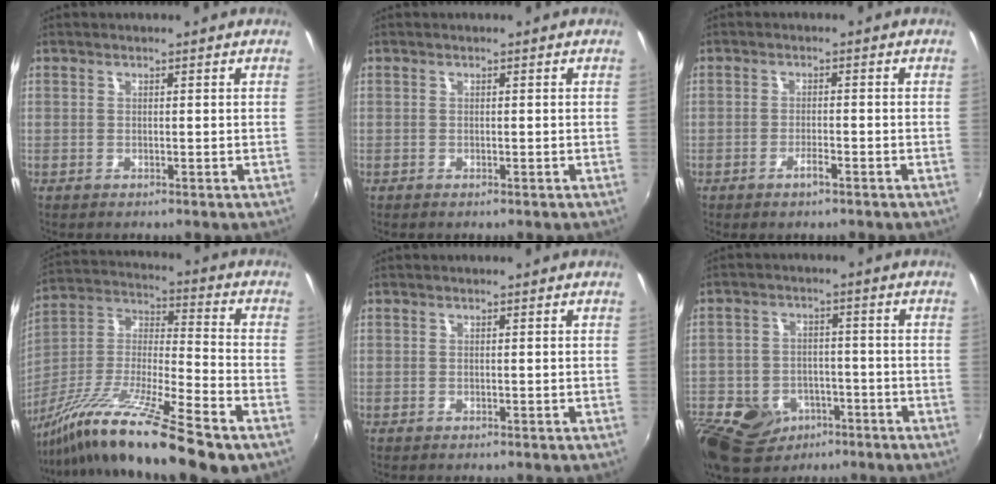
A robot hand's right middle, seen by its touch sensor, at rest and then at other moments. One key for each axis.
{"total": 0.6, "fx": 0.6, "fy": -0.1, "fz": -0.2, "tx": 0.004, "ty": -0.001, "tz": 0.008}
{"total": 1.4, "fx": -0.6, "fy": 0.2, "fz": 1.2, "tx": -0.025, "ty": 0.000, "tz": -0.014}
{"total": 21.0, "fx": -13.7, "fy": 1.9, "fz": 15.8, "tx": -0.280, "ty": -0.029, "tz": -0.252}
{"total": 0.0}
{"total": 17.7, "fx": -9.0, "fy": 13.0, "fz": 8.0, "tx": -0.227, "ty": -0.011, "tz": -0.131}